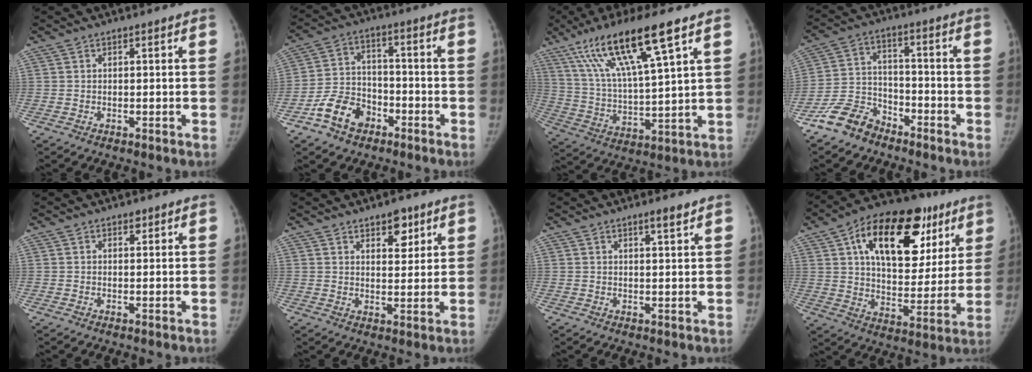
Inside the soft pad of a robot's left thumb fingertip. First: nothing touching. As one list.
[{"total": 9.7, "force": [-5.4, 6.7, 4.3], "torque": [-0.062, 0.038, -0.101]}, {"total": 18.4, "force": [10.3, 2.9, 14.9], "torque": [-0.280, -0.028, 0.197]}, {"total": 9.0, "force": [-7.0, 5.1, 2.6], "torque": [-0.042, 0.046, -0.142]}, {"total": 1.1, "force": [0.7, 0.7, 0.5], "torque": [0.000, -0.003, 0.009]}, {"total": 5.7, "force": [3.5, 2.9, 3.4], "torque": [-0.023, -0.020, 0.051]}, {"total": 2.5, "force": [1.8, 0.3, 1.7], "torque": [-0.025, -0.013, 0.030]}, {"total": 27.0, "force": [12.0, 14.9, 19.1], "torque": [-0.249, 0.008, 0.189]}]